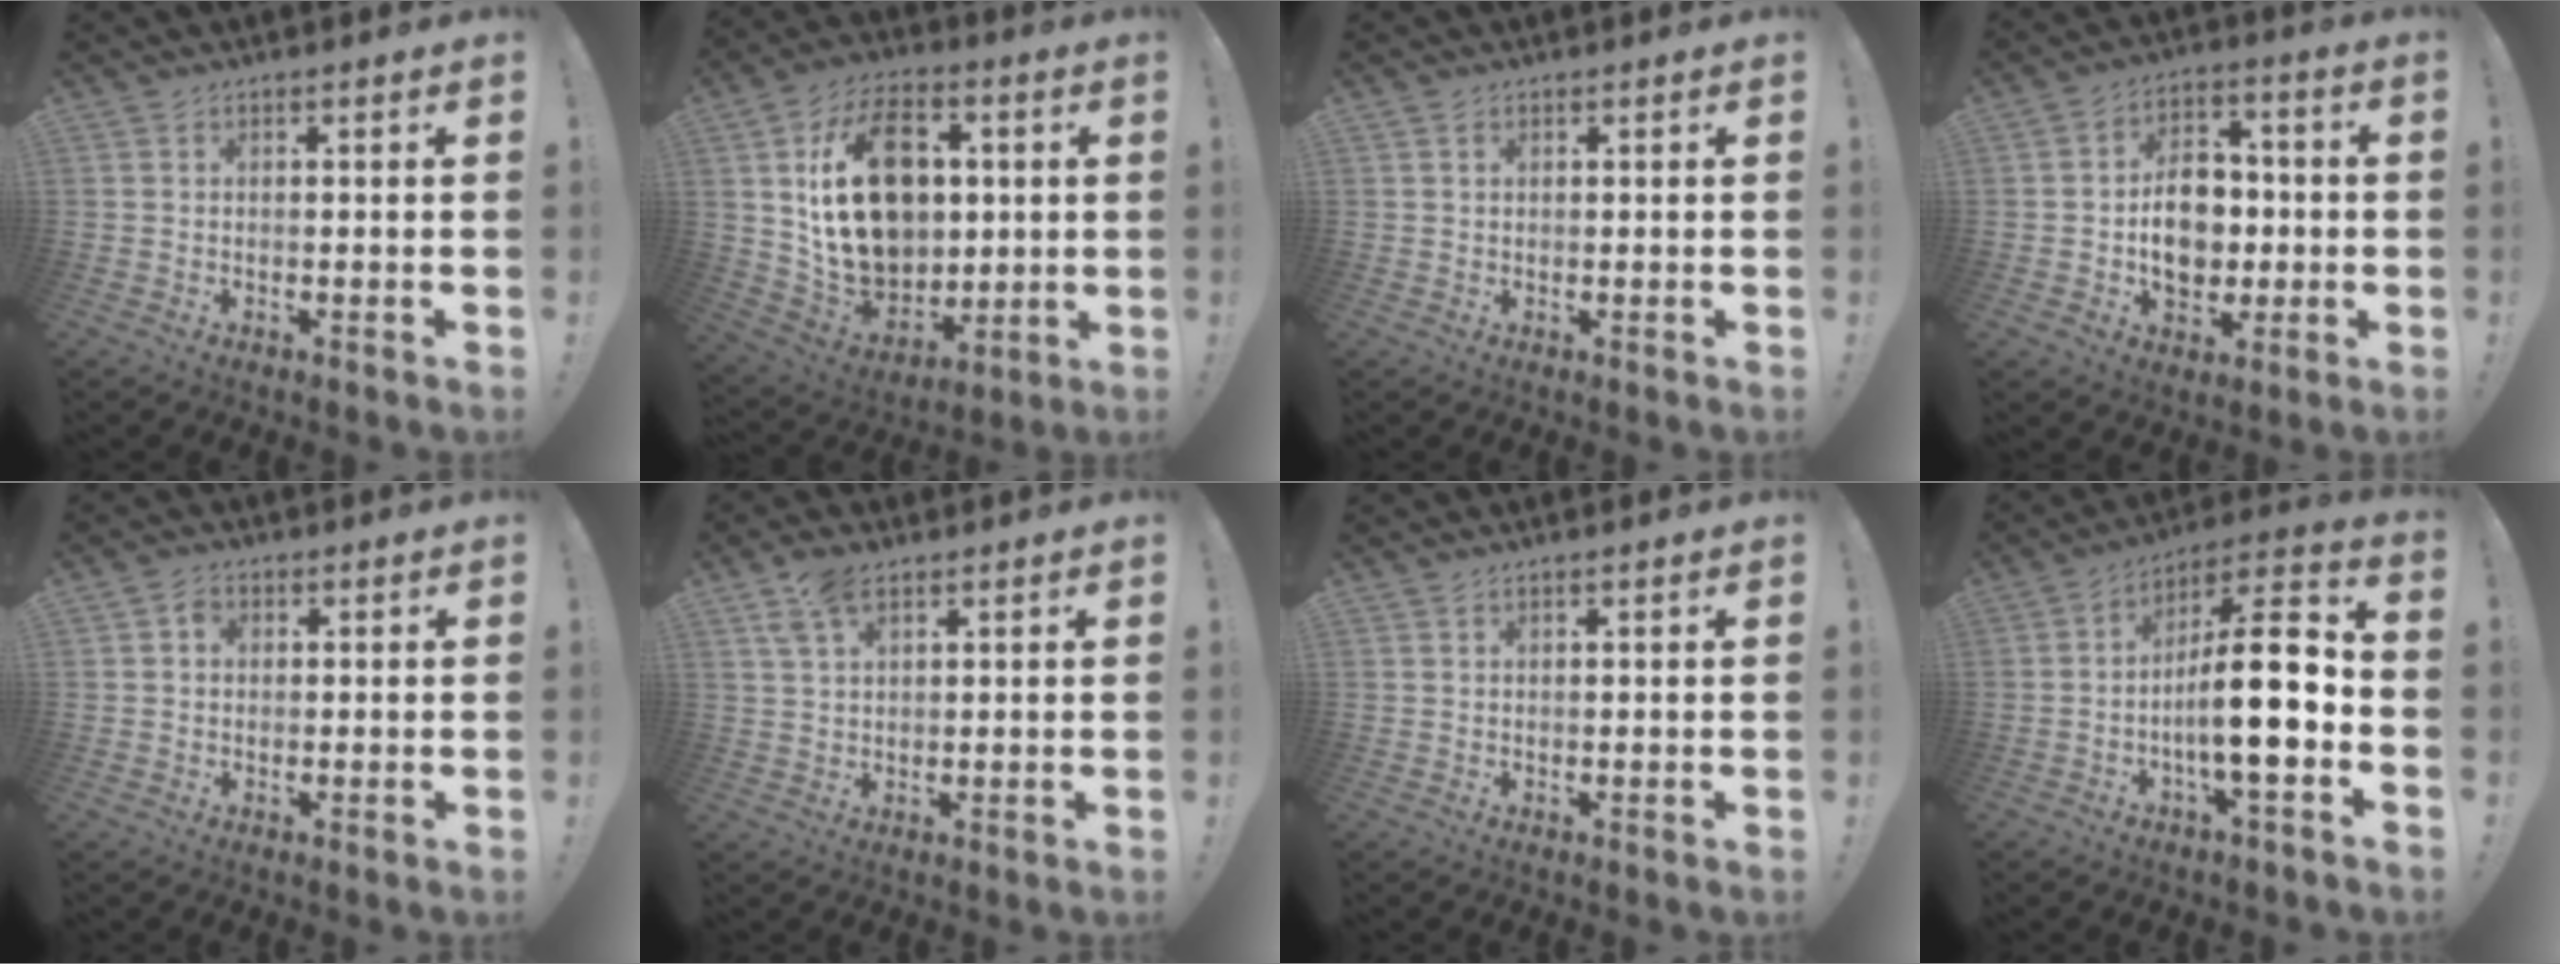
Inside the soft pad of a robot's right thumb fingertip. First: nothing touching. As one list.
[{"total": 23.3, "force": [4.1, 17.0, 15.5], "torque": [-0.274, -0.011, 0.083]}, {"total": 1.0, "force": [0.6, 0.7, 0.3], "torque": [-0.003, -0.001, 0.011]}, {"total": 12.2, "force": [-1.0, 9.3, 7.9], "torque": [-0.125, 0.010, -0.015]}, {"total": 2.6, "force": [0.6, 2.1, 1.3], "torque": [-0.016, 0.001, 0.008]}, {"total": 6.8, "force": [3.9, 3.2, 4.5], "torque": [-0.081, -0.009, 0.074]}, {"total": 0.7, "force": [0.4, -0.1, 0.5], "torque": [-0.009, 0.000, 0.007]}, {"total": 18.5, "force": [-3.6, 5.1, 17.4], "torque": [-0.283, 0.019, -0.062]}]